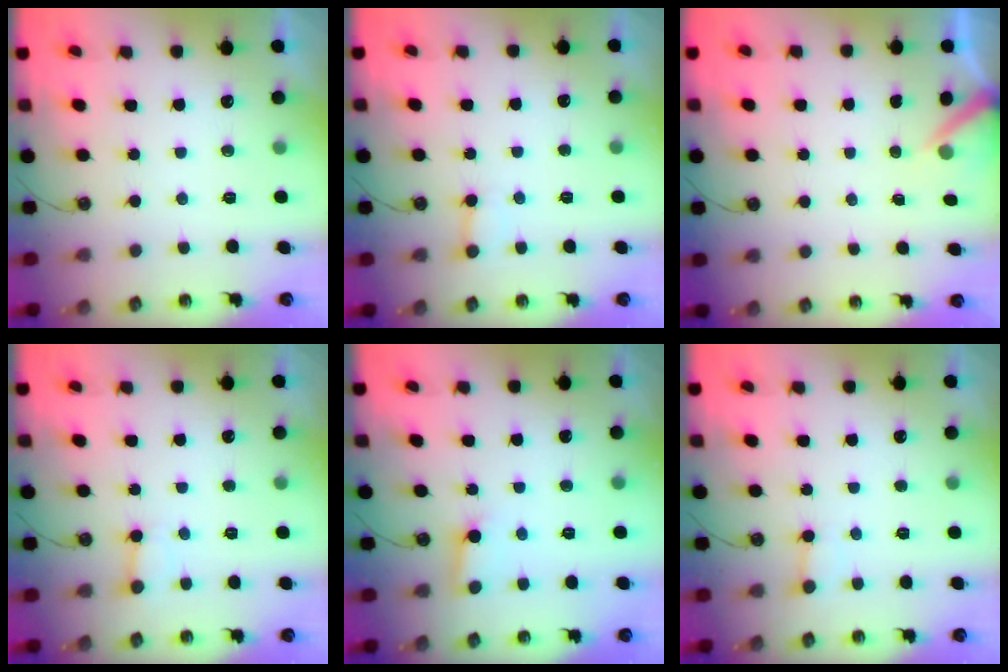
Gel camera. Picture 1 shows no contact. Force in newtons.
{"total": 3.4, "press": 3.3, "slide": 0.5}
{"total": 3.2, "press": 3.2, "slide": 0.2}
{"total": 2.5, "press": 2.4, "slide": 0.4}
{"total": 2.6, "press": 2.6, "slide": 0.4}
{"total": 2.8, "press": 2.8, "slide": 0.4}